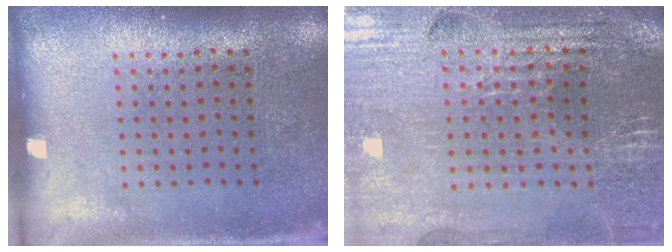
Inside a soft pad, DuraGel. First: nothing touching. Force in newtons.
{"total": 2.8, "press": 2.7, "slide": 0.5}